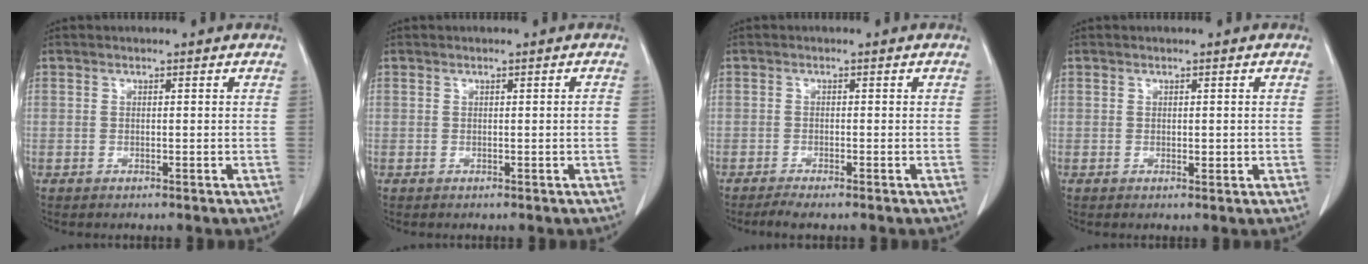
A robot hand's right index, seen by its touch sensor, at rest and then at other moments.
{"total": 0.7, "force": [-0.1, 0.0, 0.7], "torque": [-0.012, -0.001, 0.002]}
{"total": 2.3, "force": [-1.8, 0.0, 1.3], "torque": [-0.027, -0.006, -0.033]}
{"total": 1.2, "force": [0.0, 0.6, 1.0], "torque": [-0.015, -0.004, 0.003]}